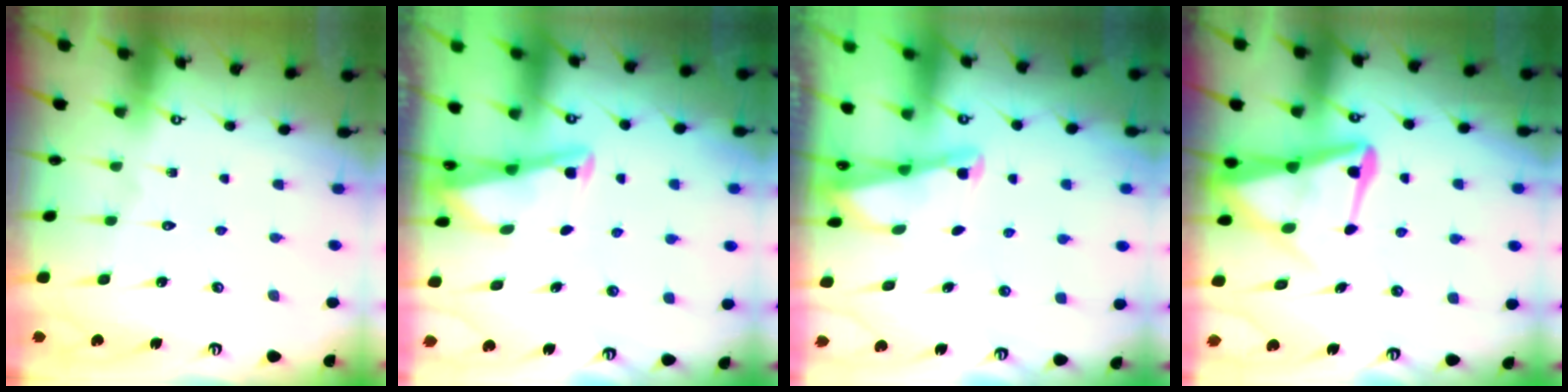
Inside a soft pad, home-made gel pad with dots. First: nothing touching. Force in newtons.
{"total": 2.9, "press": 2.9, "slide": 0.4}
{"total": 2.1, "press": 2.0, "slide": 0.3}
{"total": 11.0, "press": 10.9, "slide": 1.3}